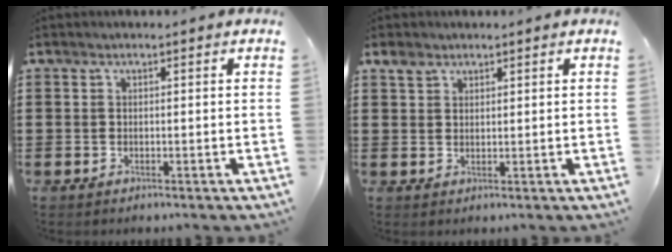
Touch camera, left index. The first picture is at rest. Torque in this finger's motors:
{"motor_torque": [0.29, -0.26, 0.00, 0.01]}